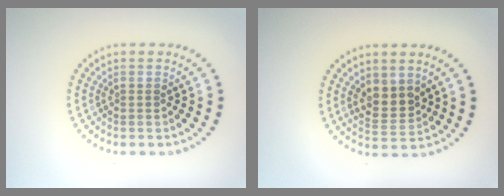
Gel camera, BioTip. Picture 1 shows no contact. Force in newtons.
{"total": 2.9, "press": 2.7, "slide": 1.1}